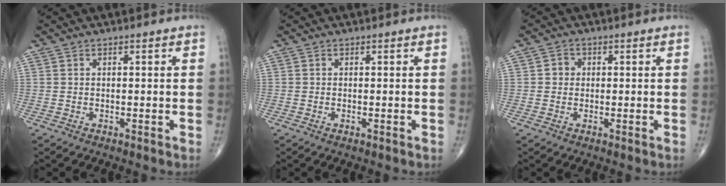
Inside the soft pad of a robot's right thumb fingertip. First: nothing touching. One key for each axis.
{"total": 0.6, "fx": -0.2, "fy": 0.2, "fz": 0.5, "tx": -0.010, "ty": -0.002, "tz": -0.003}
{"total": 2.1, "fx": 0.1, "fy": 2.0, "fz": 0.7, "tx": 0.001, "ty": 0.005, "tz": -0.003}